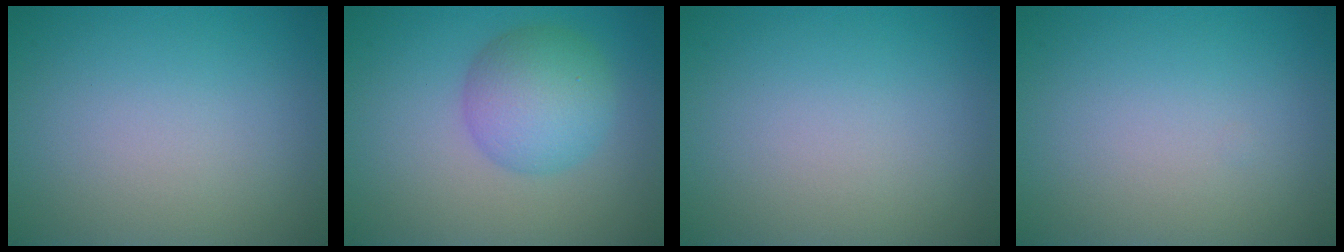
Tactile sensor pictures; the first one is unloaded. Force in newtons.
{"total": 5.2, "press": 5.2, "slide": 0.2}
{"total": 0.0}
{"total": 0.0}